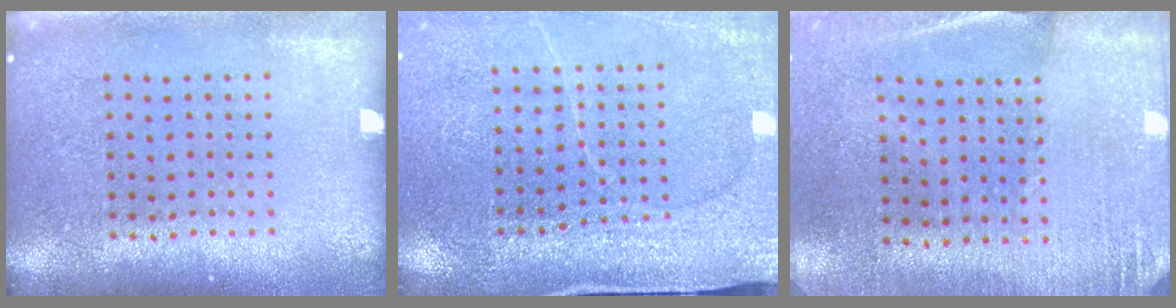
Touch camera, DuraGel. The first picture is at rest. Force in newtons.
{"total": 3.0, "press": 3.0, "slide": 0.1}
{"total": 2.6, "press": 2.4, "slide": 1.0}